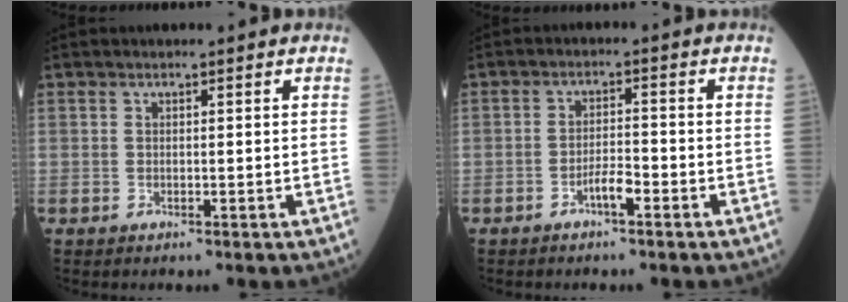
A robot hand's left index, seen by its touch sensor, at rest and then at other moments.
{"total": 2.9, "force": [-1.8, 0.5, 2.2], "torque": [-0.039, 0.002, -0.035]}